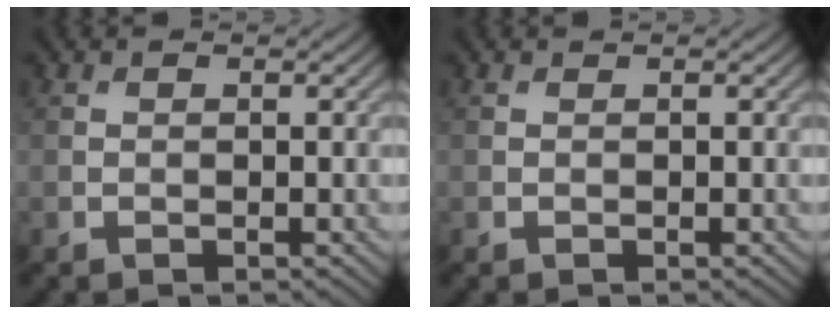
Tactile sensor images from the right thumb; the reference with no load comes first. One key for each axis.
{"total": 0.0}